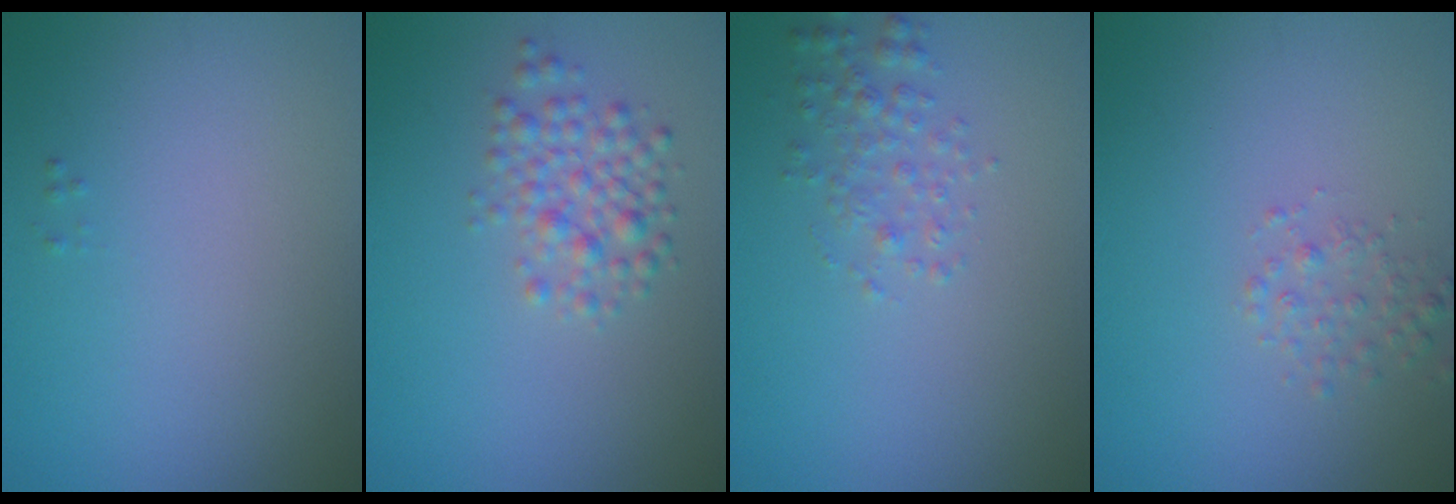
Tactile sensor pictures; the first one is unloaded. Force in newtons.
{"total": 2.7, "press": 2.7, "slide": 0.1}
{"total": 1.8, "press": 1.8, "slide": 0.0}
{"total": 1.5, "press": 1.5, "slide": 0.1}